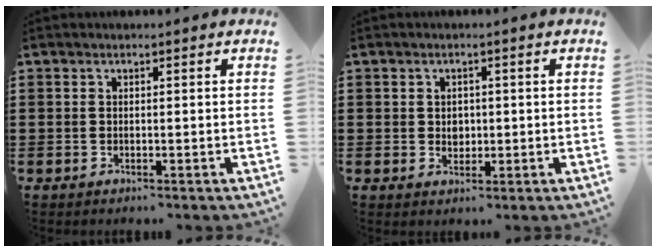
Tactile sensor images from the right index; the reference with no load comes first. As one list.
[{"total": 1.9, "force": [0.3, 1.7, 0.9], "torque": [-0.014, 0.006, 0.002]}]